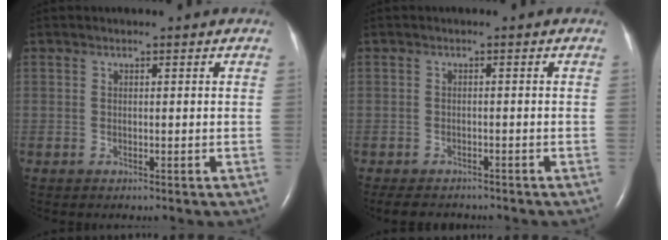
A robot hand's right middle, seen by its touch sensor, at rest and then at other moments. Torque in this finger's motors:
{"motor_torque": [0.55, -0.35, -0.02, 0.04]}